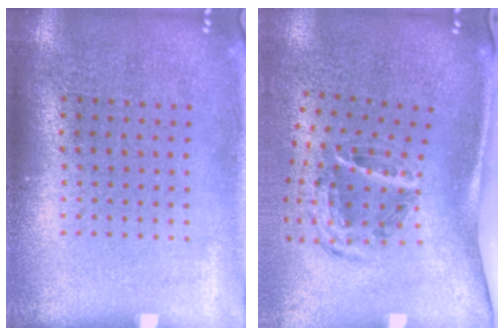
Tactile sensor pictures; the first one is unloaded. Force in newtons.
{"total": 2.0, "press": 1.3, "slide": 1.5}